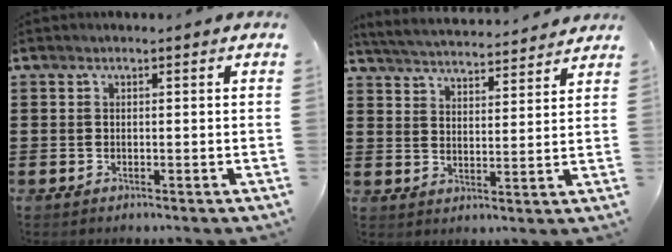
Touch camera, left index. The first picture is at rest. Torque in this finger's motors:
{"motor_torque": [2.14, 0.00, 0.19, 0.08]}